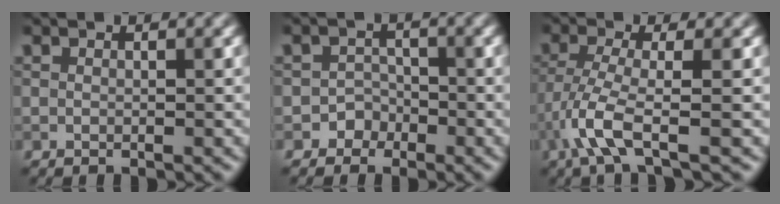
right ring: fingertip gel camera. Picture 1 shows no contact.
{"total": 1.9, "force": [-1.1, 1.5, -0.1], "torque": [0.019, 0.013, -0.023]}
{"total": 4.3, "force": [-2.2, 0.6, 3.6], "torque": [-0.082, -0.006, -0.053]}